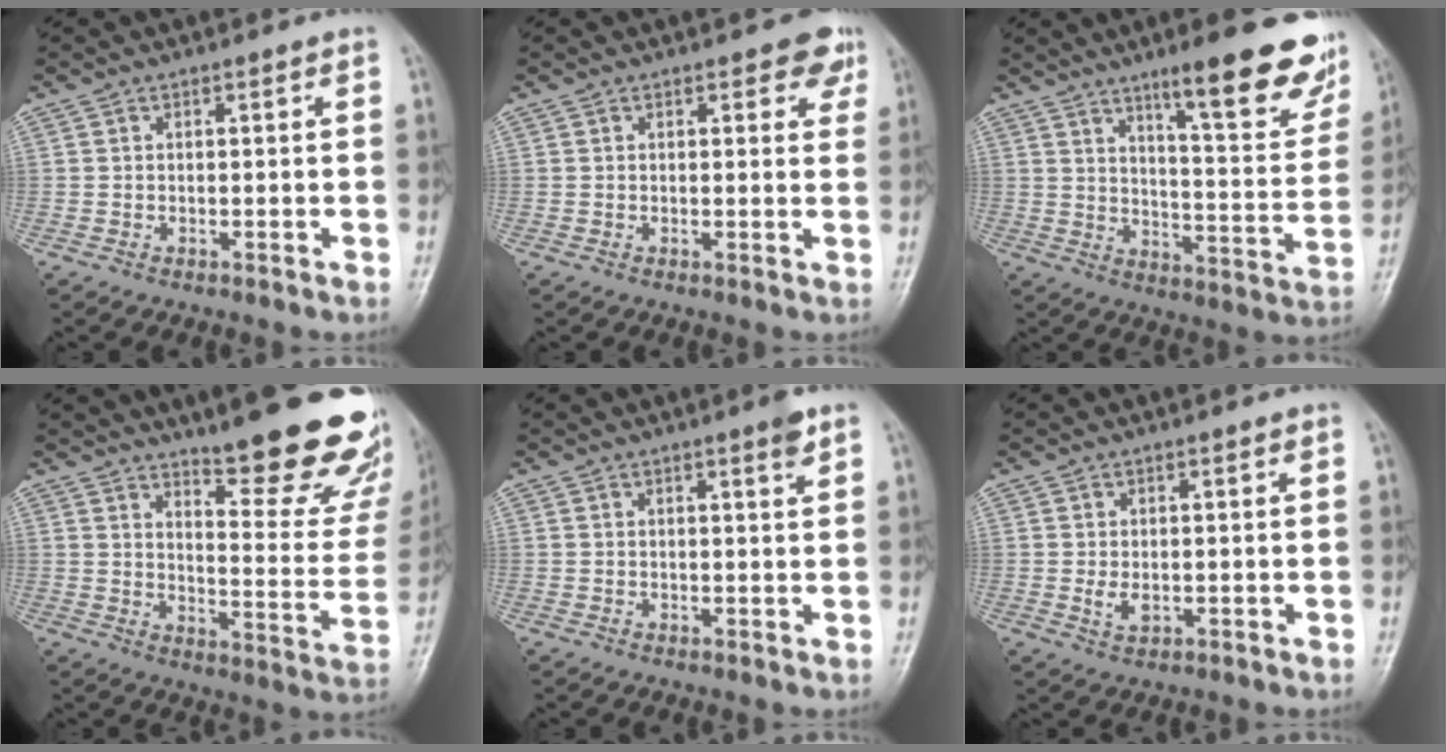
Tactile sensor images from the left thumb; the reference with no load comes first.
{"total": 3.8, "force": [2.3, 2.1, 2.1], "torque": [0.009, -0.007, 0.022]}
{"total": 19.5, "force": [12.4, 4.1, 14.4], "torque": [-0.151, -0.066, 0.178]}
{"total": 23.3, "force": [16.4, 5.8, 15.5], "torque": [-0.161, -0.112, 0.216]}
{"total": 2.4, "force": [1.5, 0.3, 1.8], "torque": [-0.023, -0.008, 0.020]}
{"total": 2.7, "force": [0.0, 1.8, 2.1], "torque": [-0.031, -0.008, 0.004]}